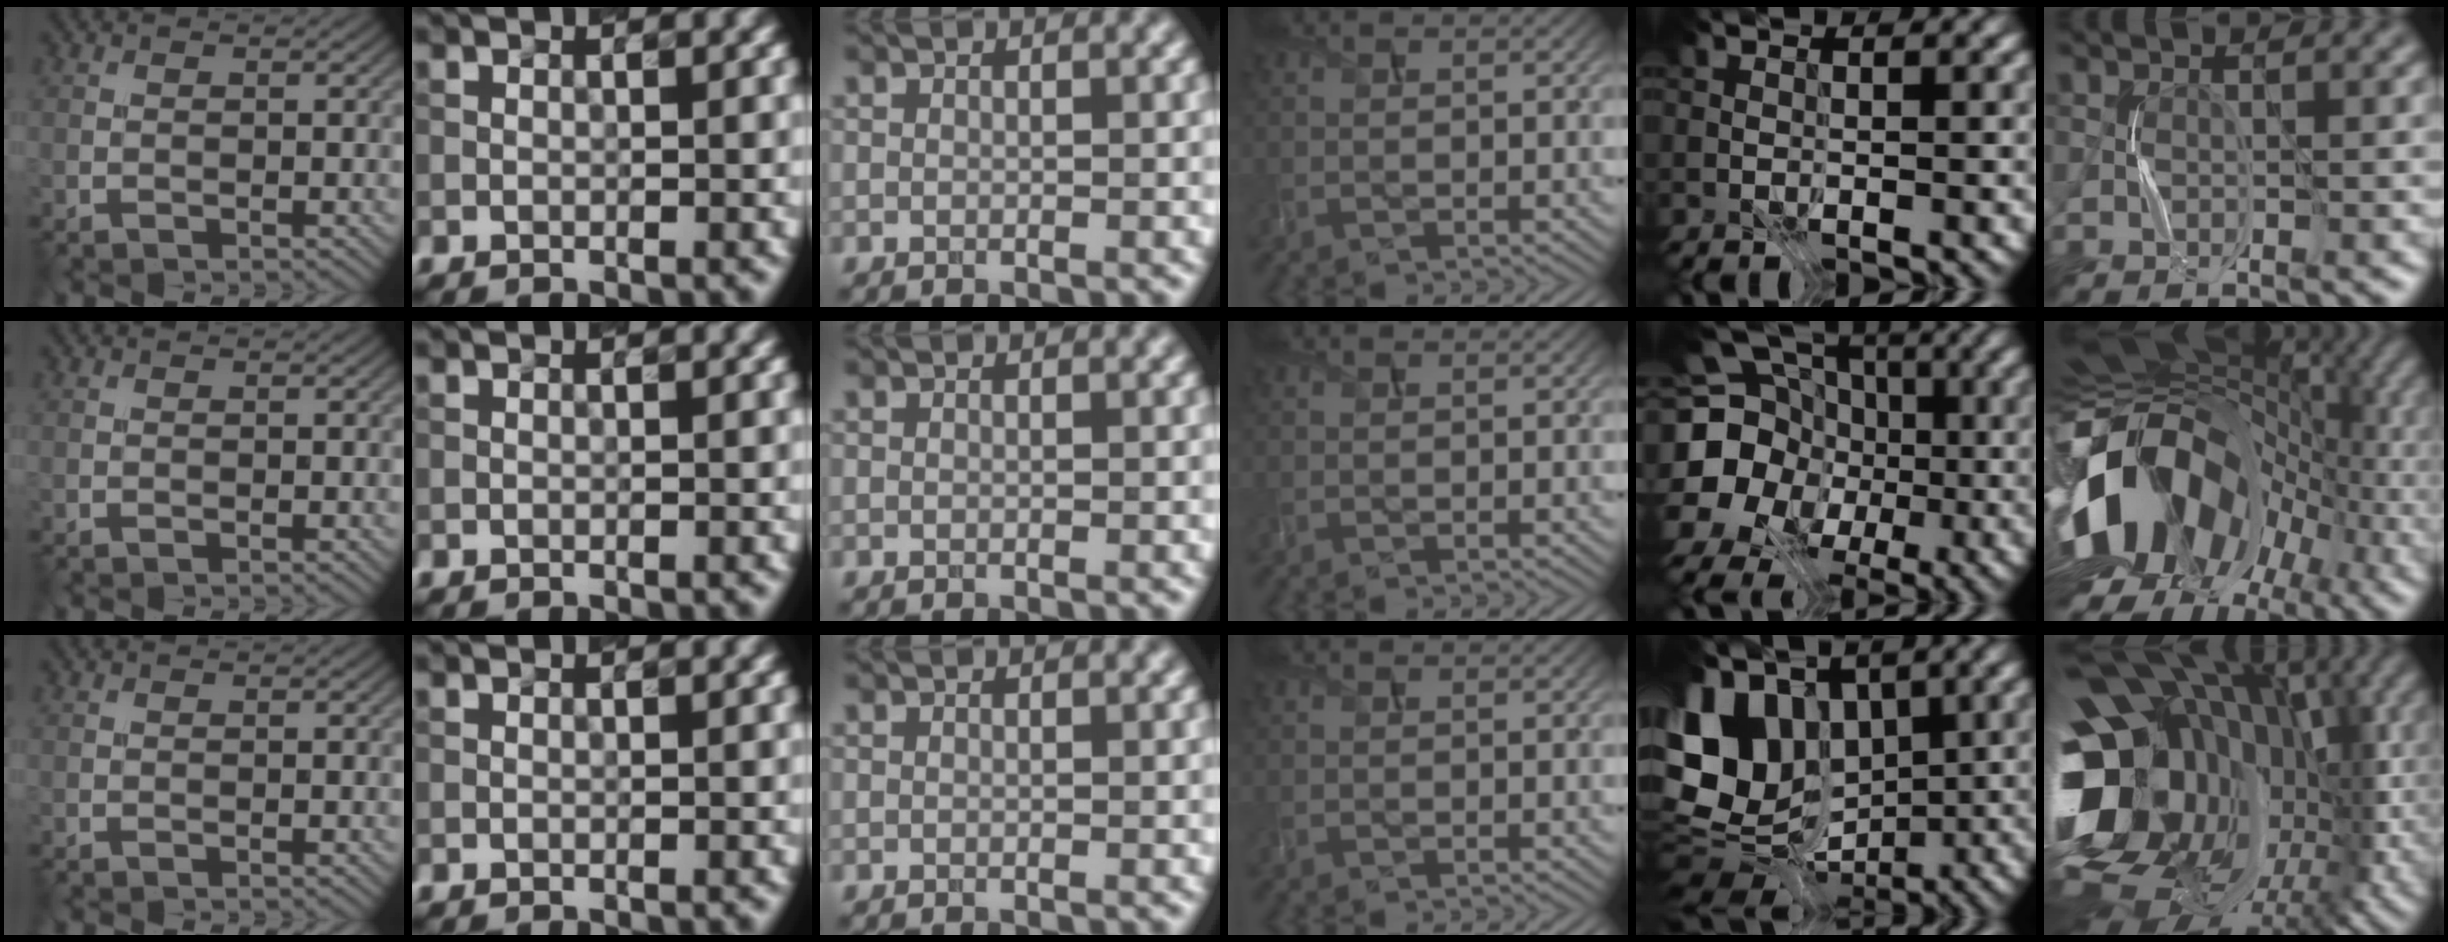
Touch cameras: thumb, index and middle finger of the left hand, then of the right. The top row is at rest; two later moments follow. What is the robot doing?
{"motion": "press", "object": "stapler"}